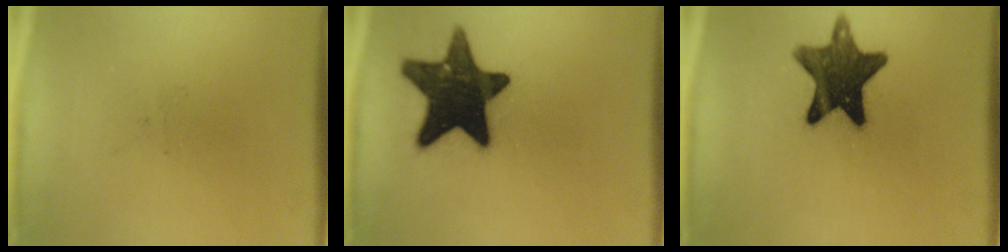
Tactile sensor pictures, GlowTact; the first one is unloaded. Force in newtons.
{"total": 16.9}
{"total": 13.3}